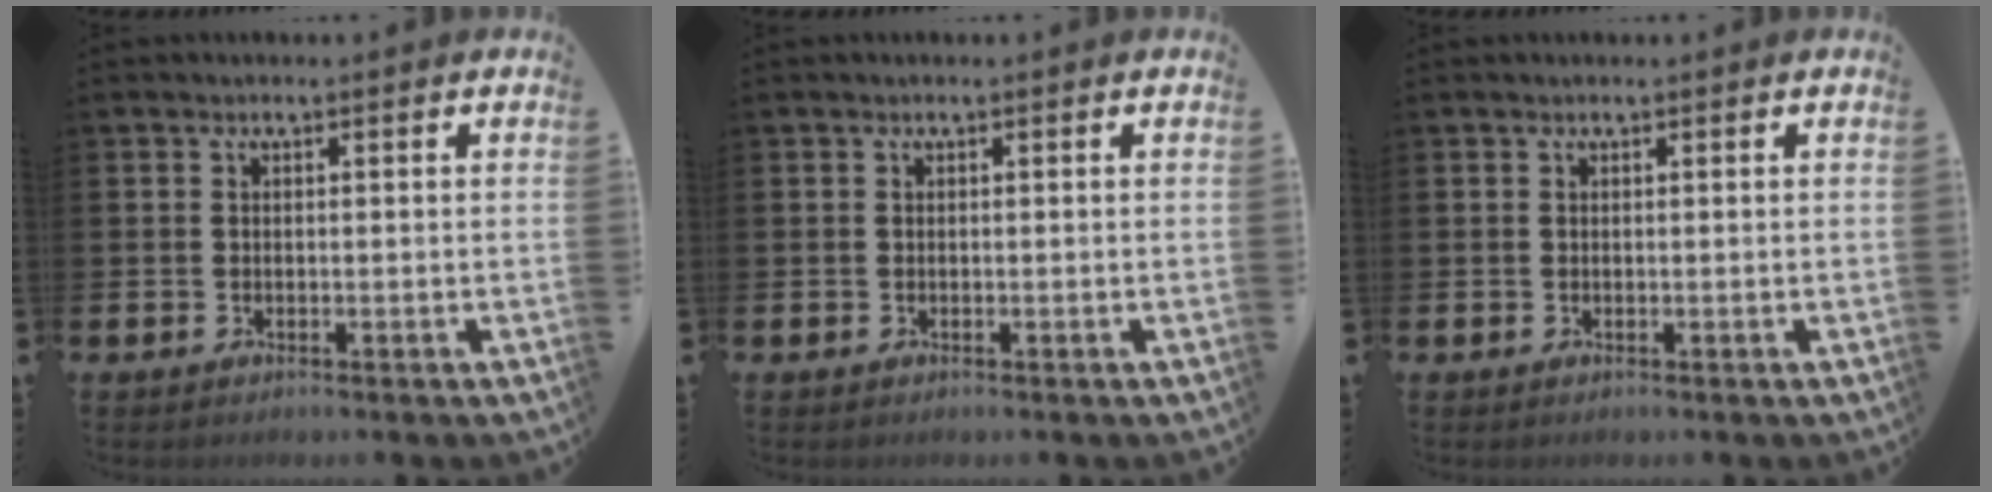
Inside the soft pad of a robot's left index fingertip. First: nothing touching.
{"total": 0.0}
{"total": 0.0}